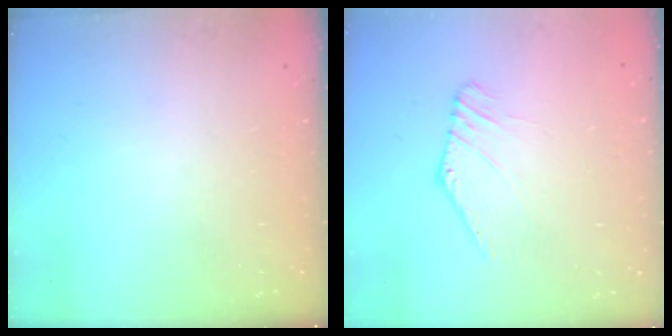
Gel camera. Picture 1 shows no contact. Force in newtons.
{"total": 2.7, "press": 2.7, "slide": 0.1}